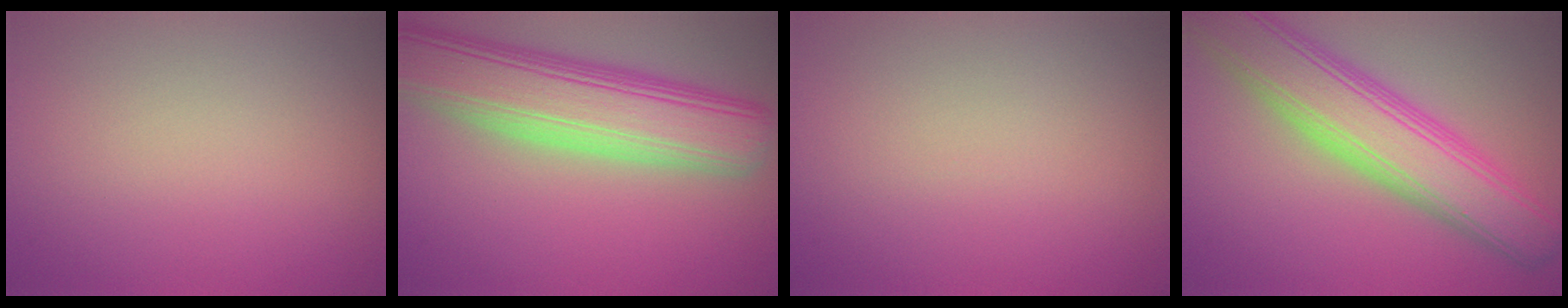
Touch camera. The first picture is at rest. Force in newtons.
{"total": 10.4, "press": 10.3, "slide": 1.1}
{"total": 0.0}
{"total": 8.8, "press": 8.8, "slide": 0.5}